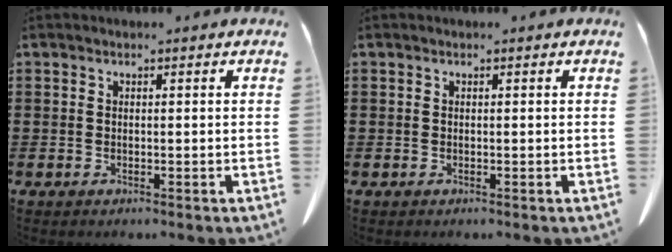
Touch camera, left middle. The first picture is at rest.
{"total": 0.0}